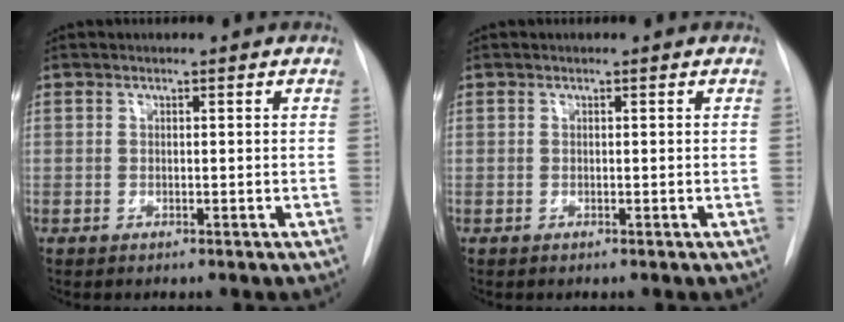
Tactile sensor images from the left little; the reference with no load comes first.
{"total": 0.0}